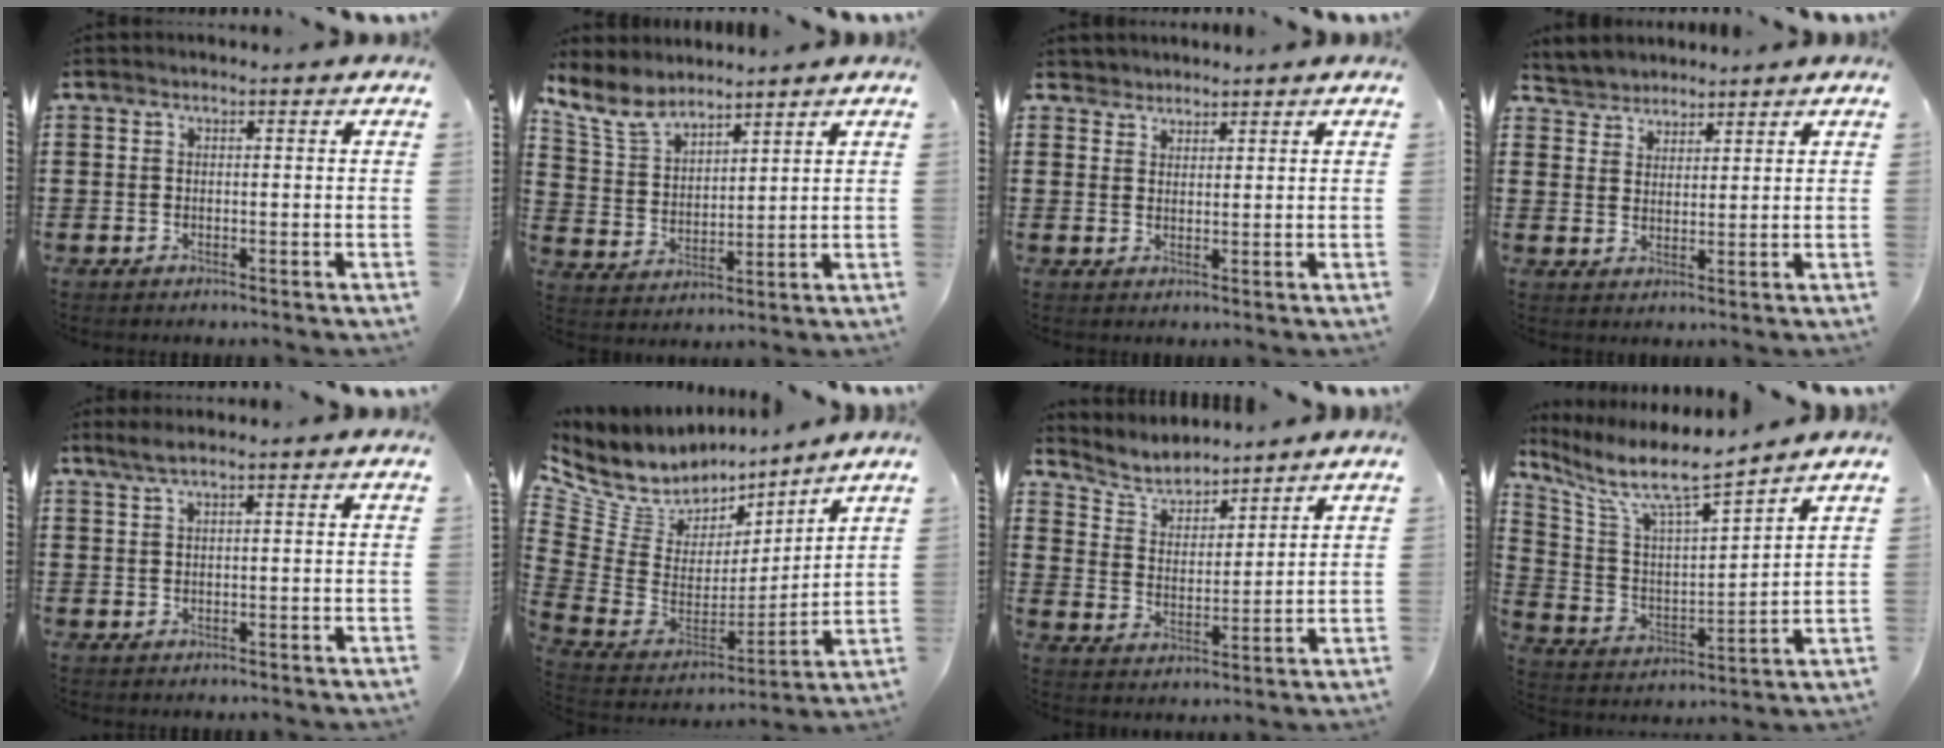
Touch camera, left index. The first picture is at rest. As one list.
[{"total": 7.0, "force": [5.9, 2.7, 2.7], "torque": [-0.079, -0.019, 0.109]}, {"total": 1.8, "force": [1.6, 0.8, -0.3], "torque": [-0.001, 0.005, 0.032]}, {"total": 3.0, "force": [2.7, 1.0, -0.9], "torque": [0.002, -0.005, 0.051]}, {"total": 1.5, "force": [0.6, -0.2, 1.3], "torque": [-0.025, -0.001, 0.012]}, {"total": 7.9, "force": [6.2, 4.6, 1.4], "torque": [-0.089, -0.060, 0.112]}, {"total": 4.6, "force": [4.4, 1.2, 0.8], "torque": [-0.039, -0.023, 0.074]}, {"total": 9.3, "force": [7.5, 1.4, 5.3], "torque": [-0.134, -0.047, 0.125]}]